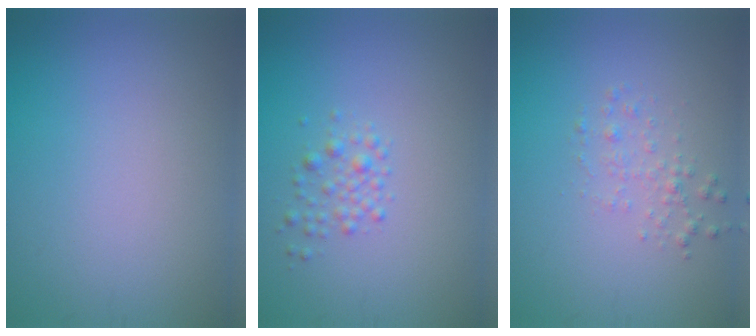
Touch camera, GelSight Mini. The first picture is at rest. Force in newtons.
{"total": 1.6, "press": 1.6, "slide": 0.0}
{"total": 1.4, "press": 1.4, "slide": 0.0}